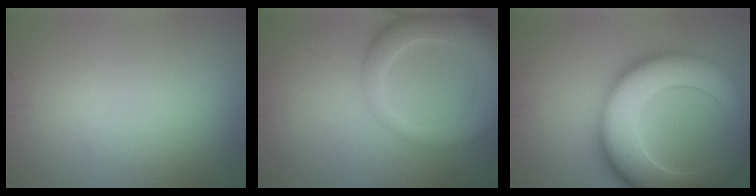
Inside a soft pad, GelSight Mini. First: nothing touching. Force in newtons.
{"total": 6.8, "press": 6.8, "slide": 0.5}
{"total": 11.7, "press": 11.7, "slide": 0.4}